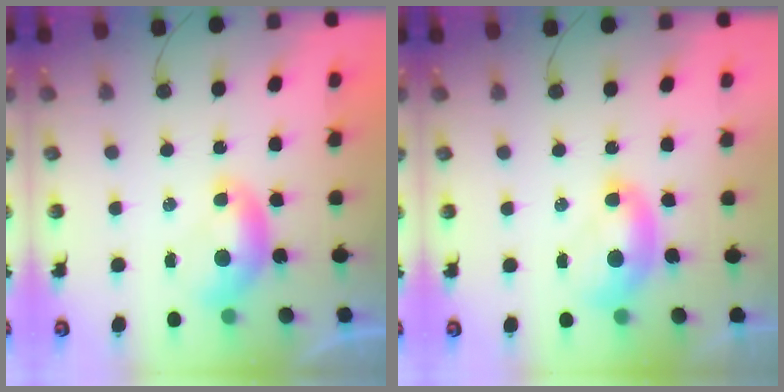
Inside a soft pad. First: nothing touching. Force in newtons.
{"total": 1.9, "press": 1.9, "slide": 0.3}